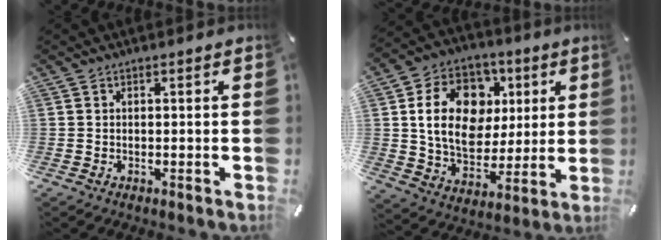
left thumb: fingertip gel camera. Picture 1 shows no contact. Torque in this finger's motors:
{"motor_torque": [2.69, 2.30, 0.85, 0.21, 0.48]}